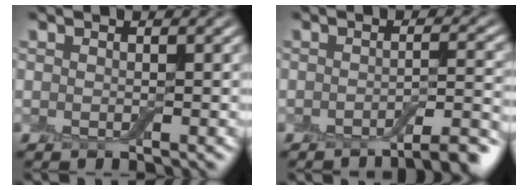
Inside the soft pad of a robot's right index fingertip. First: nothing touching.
{"total": 4.1, "force": [-3.0, 0.9, 2.6], "torque": [-0.028, 0.008, -0.047]}